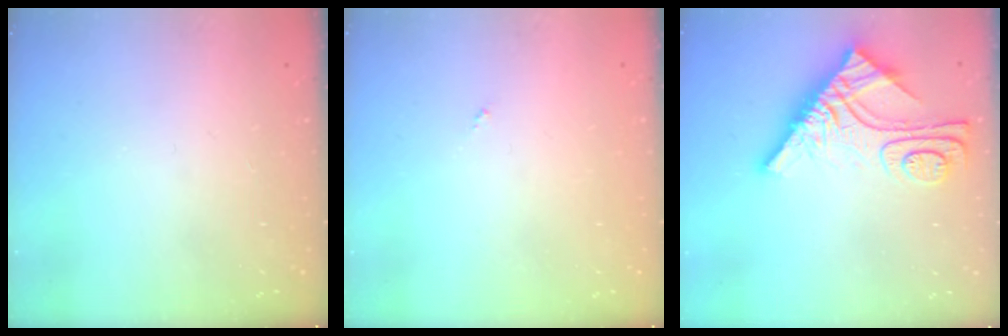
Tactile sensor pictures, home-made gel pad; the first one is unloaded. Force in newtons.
{"total": 0.0}
{"total": 12.6, "press": 12.5, "slide": 1.2}